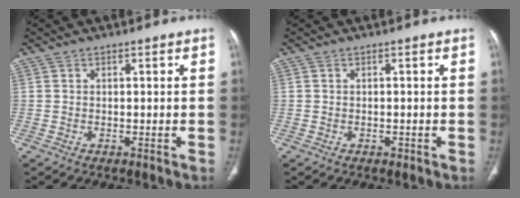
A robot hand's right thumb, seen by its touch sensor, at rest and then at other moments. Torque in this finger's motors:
{"motor_torque": [-0.43, 0.28, -0.20, 0.10, -0.01]}